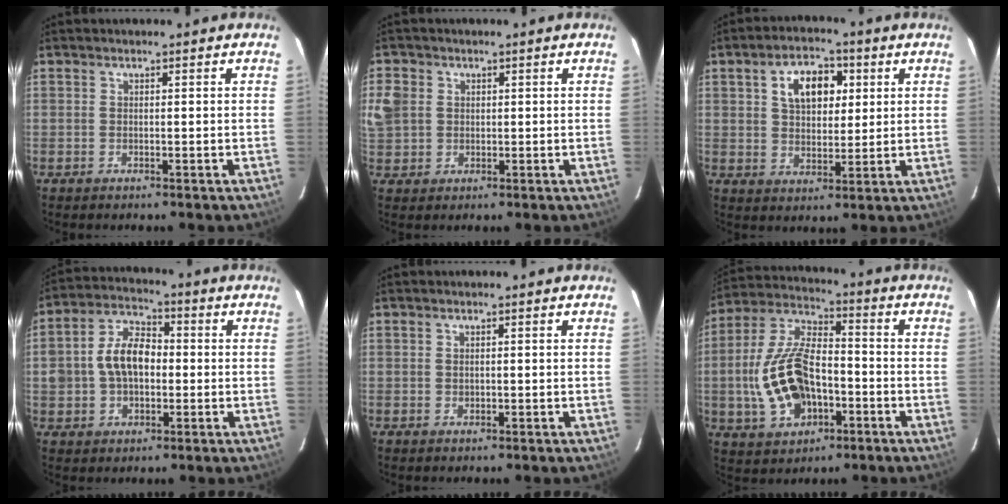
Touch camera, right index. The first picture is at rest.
{"total": 6.7, "force": [0.8, 6.1, 2.7], "torque": [-0.072, 0.012, 0.019]}
{"total": 9.2, "force": [3.1, 5.7, 6.5], "torque": [-0.109, 0.027, 0.056]}
{"total": 10.1, "force": [-0.4, 6.9, 7.3], "torque": [-0.148, 0.027, -0.004]}
{"total": 0.7, "force": [0.0, 0.6, 0.3], "torque": [-0.003, 0.001, 0.002]}
{"total": 16.5, "force": [-4.0, 9.3, 13.0], "torque": [-0.287, 0.008, -0.064]}